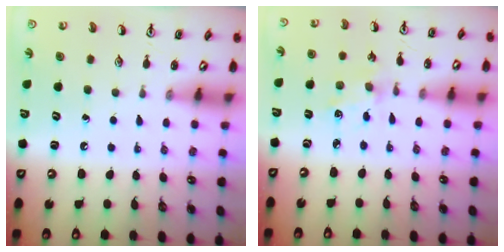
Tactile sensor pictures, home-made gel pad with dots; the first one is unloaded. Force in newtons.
{"total": 2.7, "press": 2.7, "slide": 0.4}